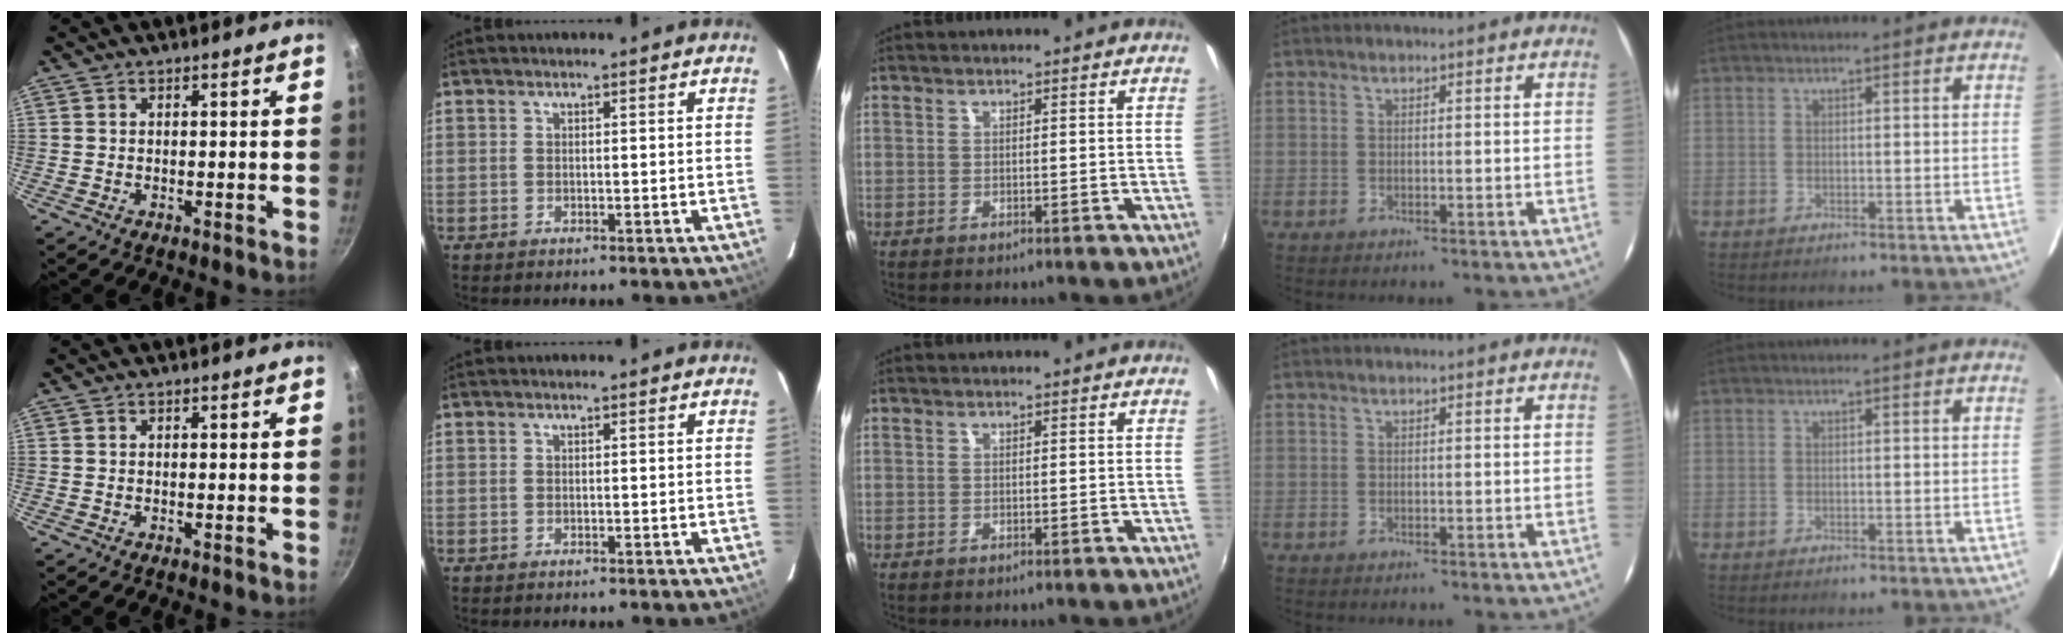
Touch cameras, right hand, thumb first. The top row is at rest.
{}